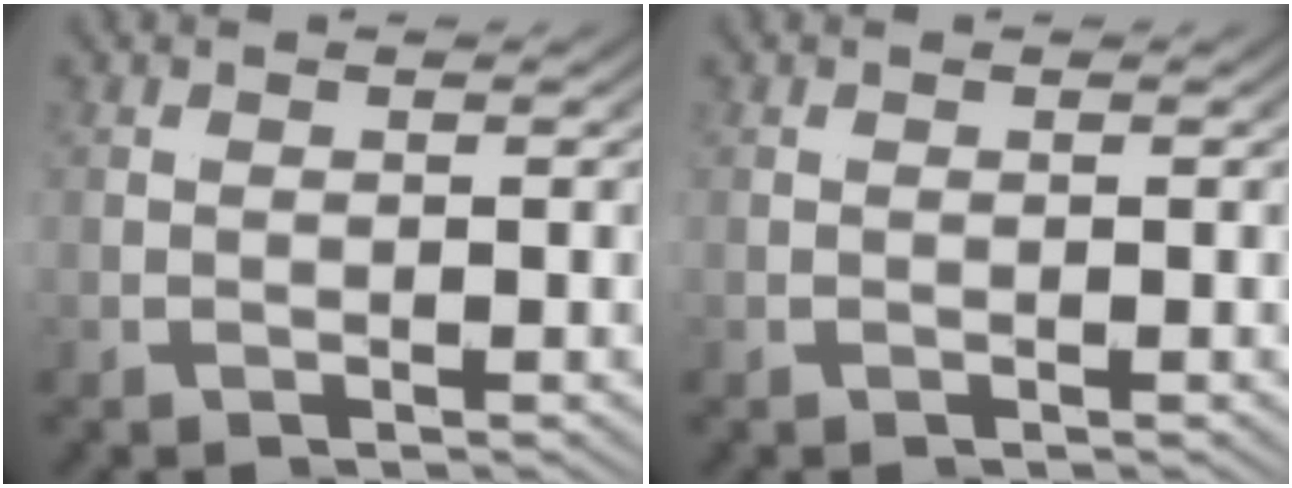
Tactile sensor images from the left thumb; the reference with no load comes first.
{"total": 0.0}